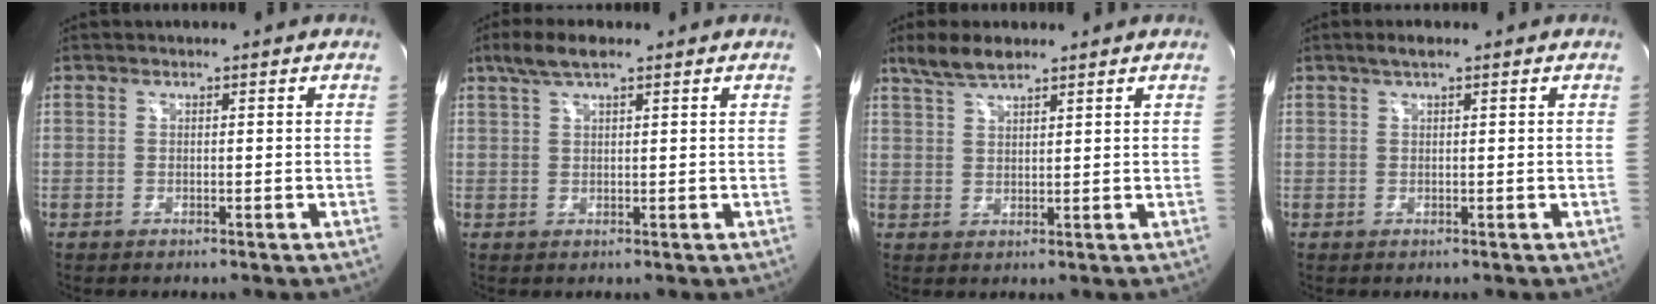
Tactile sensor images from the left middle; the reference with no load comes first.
{"total": 4.4, "force": [3.0, 0.9, 3.1], "torque": [-0.069, 0.019, 0.059]}
{"total": 4.9, "force": [4.0, 1.1, 2.6], "torque": [-0.063, 0.013, 0.080]}
{"total": 1.6, "force": [1.1, 0.2, 1.2], "torque": [-0.027, 0.010, 0.019]}